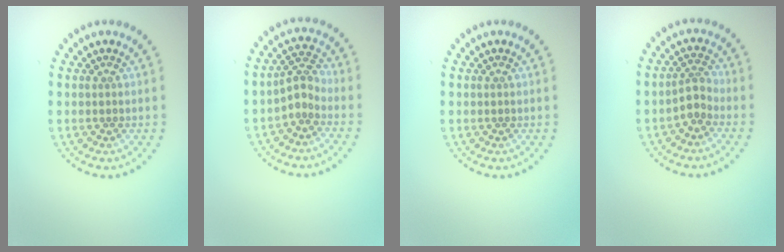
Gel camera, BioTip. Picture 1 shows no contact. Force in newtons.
{"total": 2.1, "press": 1.5, "slide": 1.5}
{"total": 0.0}
{"total": 1.8, "press": 1.4, "slide": 1.2}